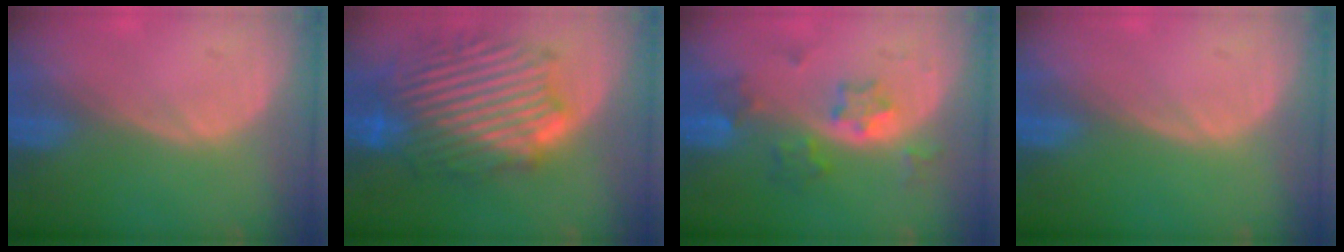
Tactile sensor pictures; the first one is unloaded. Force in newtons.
{"total": 13.2, "press": 13.2, "slide": 0.8}
{"total": 5.7, "press": 5.3, "slide": 2.3}
{"total": 0.0}